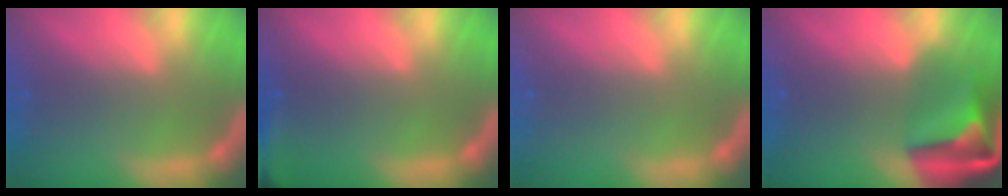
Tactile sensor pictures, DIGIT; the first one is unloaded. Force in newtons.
{"total": 6.4}
{"total": 0.0}
{"total": 10.1}